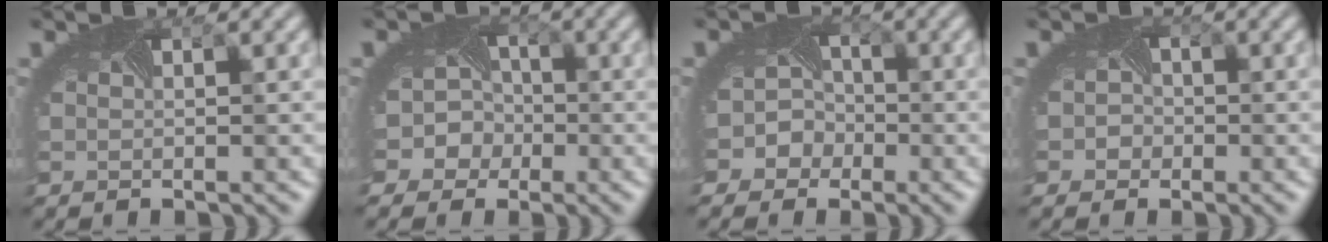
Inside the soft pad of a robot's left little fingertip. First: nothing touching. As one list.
[{"total": 5.9, "force": [-1.8, 5.3, 1.7], "torque": [-0.014, 0.005, -0.057]}, {"total": 4.1, "force": [-1.8, 3.5, 0.8], "torque": [0.009, 0.004, -0.035]}, {"total": 2.0, "force": [-0.4, 1.9, 0.6], "torque": [0.011, 0.001, -0.014]}]